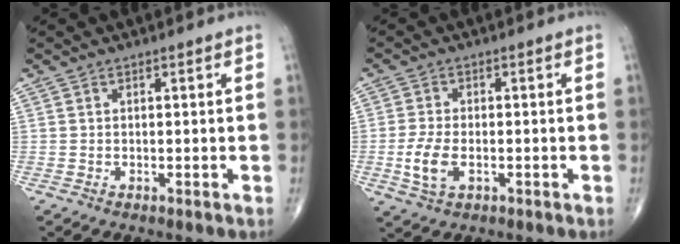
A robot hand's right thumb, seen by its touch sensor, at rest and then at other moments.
{"total": 5.7, "force": [-1.4, 3.2, 4.5], "torque": [-0.100, -0.001, -0.026]}